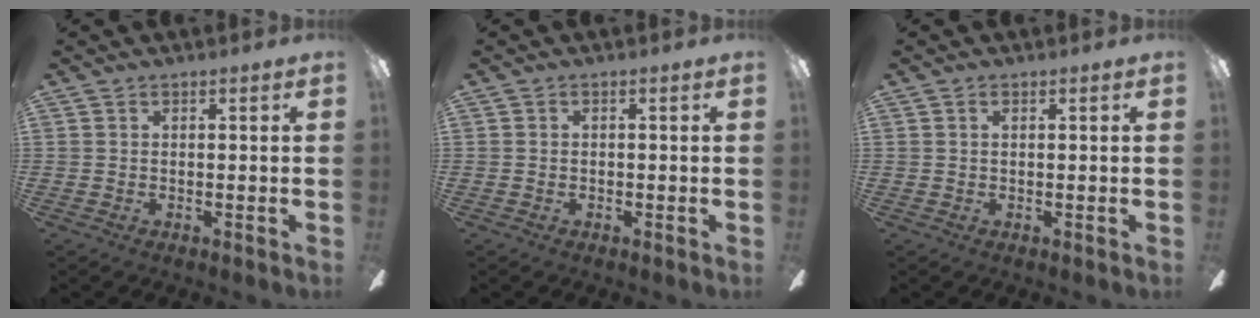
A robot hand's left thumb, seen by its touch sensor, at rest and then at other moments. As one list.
[{"total": 0.5, "force": [-0.2, 0.2, 0.4], "torque": [-0.008, 0.002, -0.005]}, {"total": 0.8, "force": [0.2, 0.3, 0.8], "torque": [-0.017, 0.004, 0.003]}]